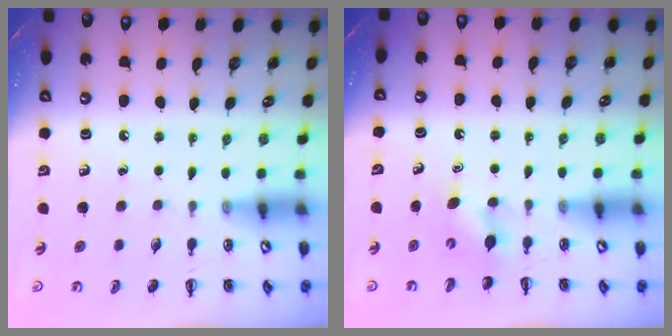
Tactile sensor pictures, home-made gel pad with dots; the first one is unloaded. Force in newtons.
{"total": 4.5, "press": 4.4, "slide": 1.3}